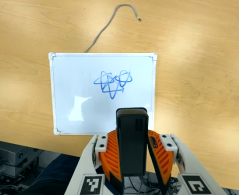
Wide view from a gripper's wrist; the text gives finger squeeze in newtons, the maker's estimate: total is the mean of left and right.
{"total": 5.7, "left": 5.6, "right": 5.8}